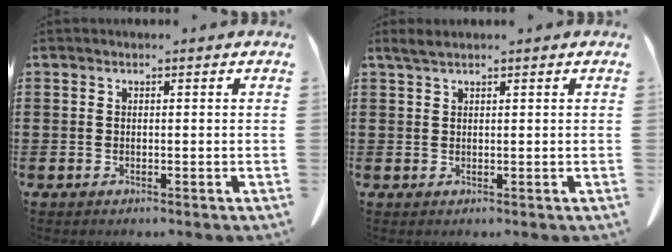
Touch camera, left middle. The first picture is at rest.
{"total": 1.5, "force": [1.1, 0.2, 1.0], "torque": [-0.022, 0.002, 0.021]}